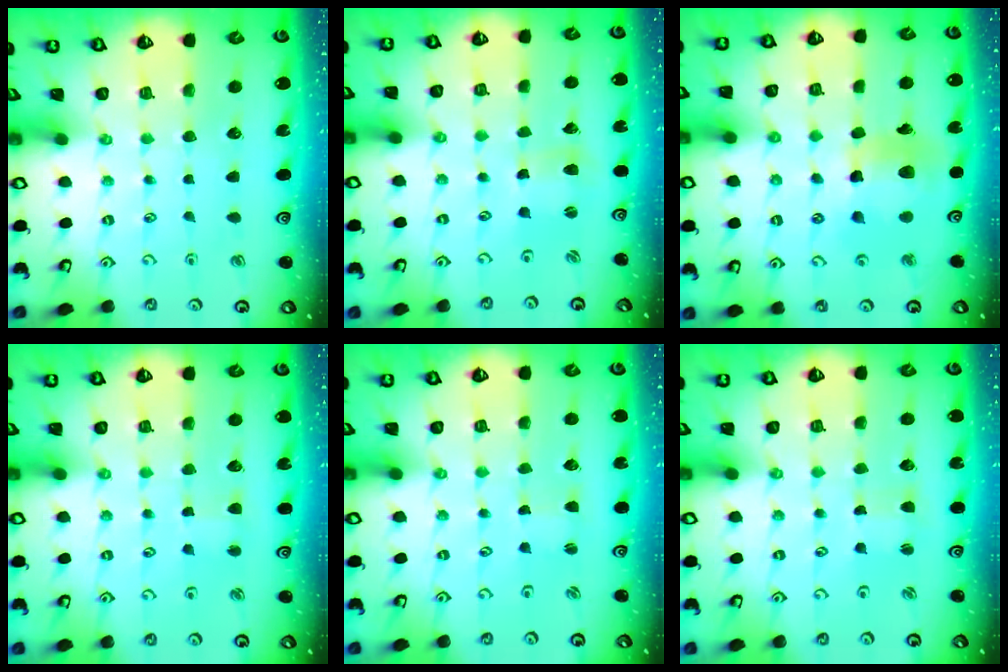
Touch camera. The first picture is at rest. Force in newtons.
{"total": 2.5, "press": 2.5, "slide": 0.3}
{"total": 13.6, "press": 13.5, "slide": 1.6}
{"total": 2.3, "press": 2.3, "slide": 0.2}
{"total": 0.0}
{"total": 1.6, "press": 1.6, "slide": 0.3}